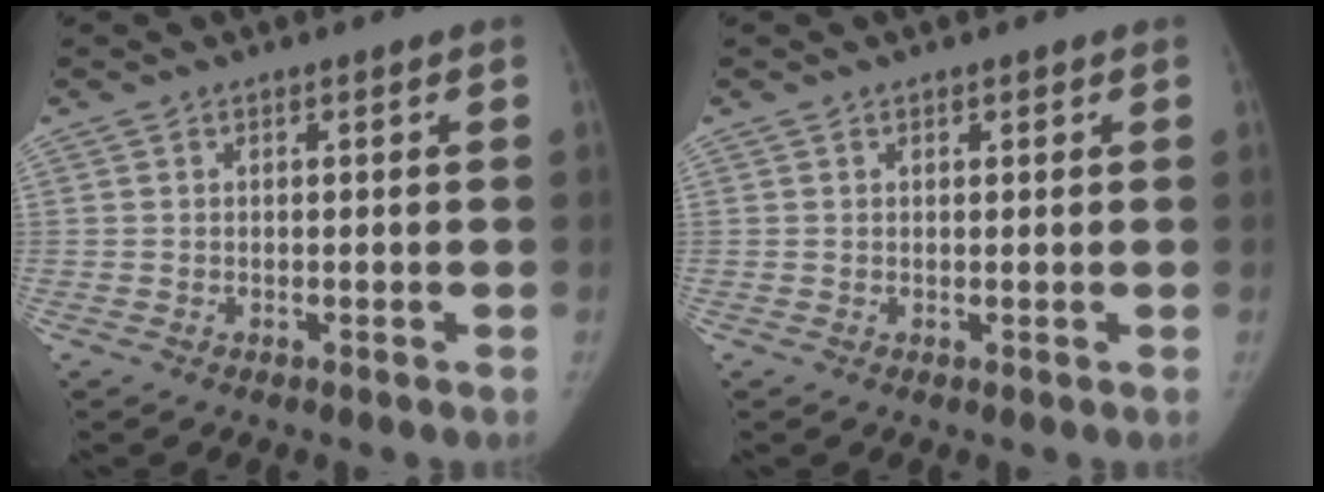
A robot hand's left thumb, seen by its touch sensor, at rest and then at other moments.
{"total": 0.9, "force": [0.6, 0.5, 0.4], "torque": [0.000, -0.003, 0.006]}